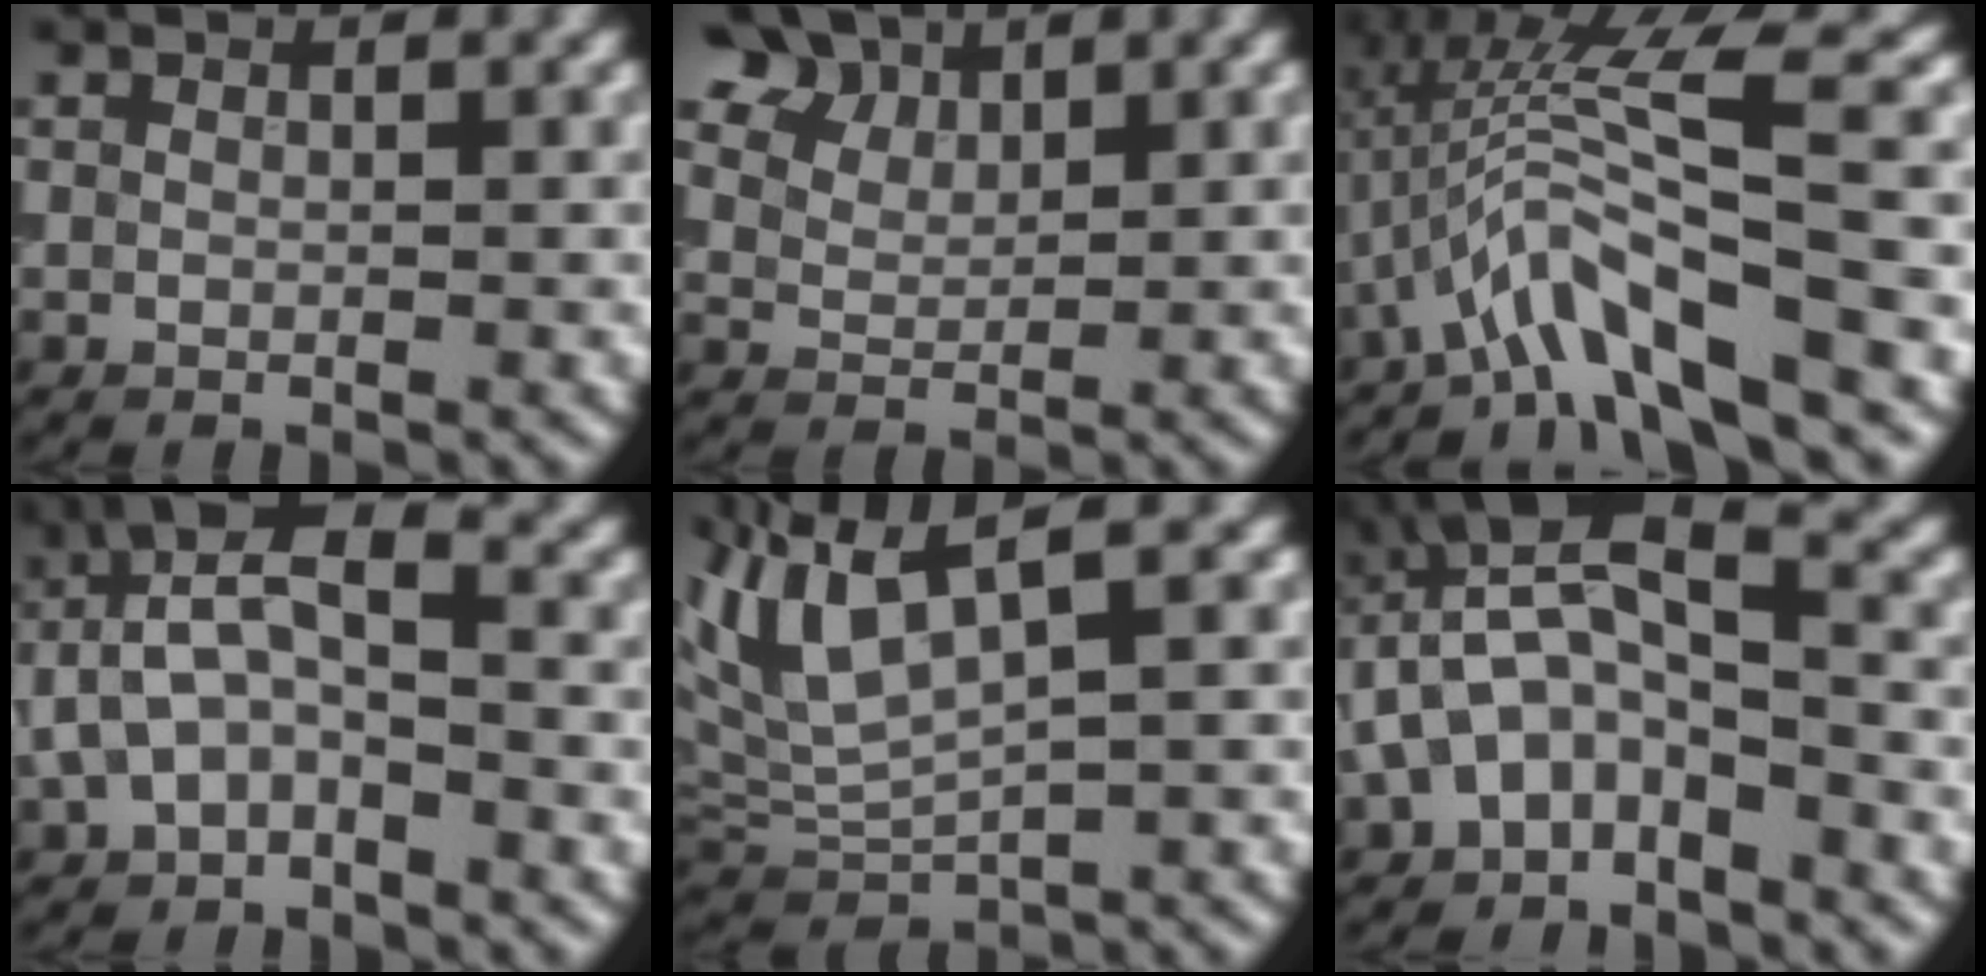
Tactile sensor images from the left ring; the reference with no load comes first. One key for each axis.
{"total": 7.2, "fx": 5.0, "fy": 4.2, "fz": 3.0, "tx": -0.082, "ty": 0.007, "tz": 0.087}
{"total": 9.2, "fx": -2.1, "fy": 1.9, "fz": 8.7, "tx": -0.151, "ty": 0.018, "tz": -0.044}
{"total": 5.4, "fx": -0.6, "fy": 2.8, "fz": 4.6, "tx": -0.092, "ty": 0.022, "tz": -0.021}
{"total": 6.4, "fx": 2.9, "fy": 1.9, "fz": 5.4, "tx": -0.120, "ty": 0.011, "tz": 0.058}
{"total": 6.8, "fx": -1.0, "fy": 3.7, "fz": 5.6, "tx": -0.104, "ty": 0.022, "tz": -0.028}